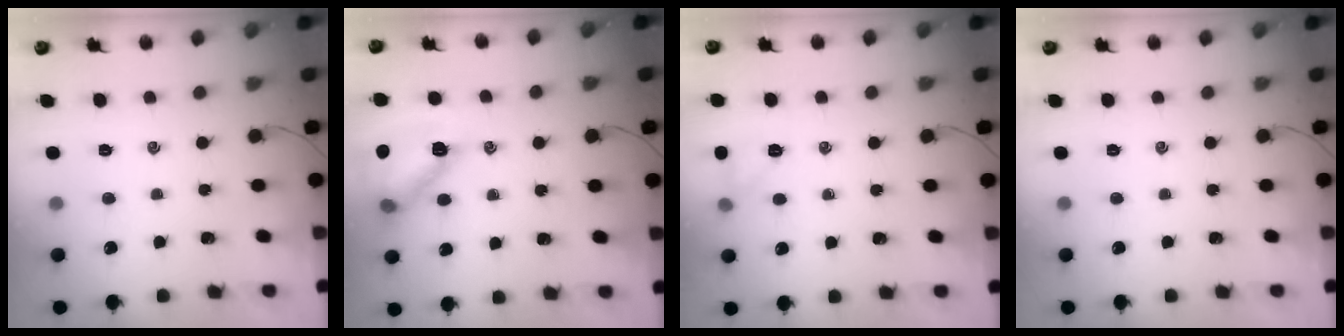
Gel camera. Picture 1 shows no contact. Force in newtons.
{"total": 15.2, "press": 15.1, "slide": 1.7}
{"total": 6.6, "press": 6.4, "slide": 1.5}
{"total": 0.0}